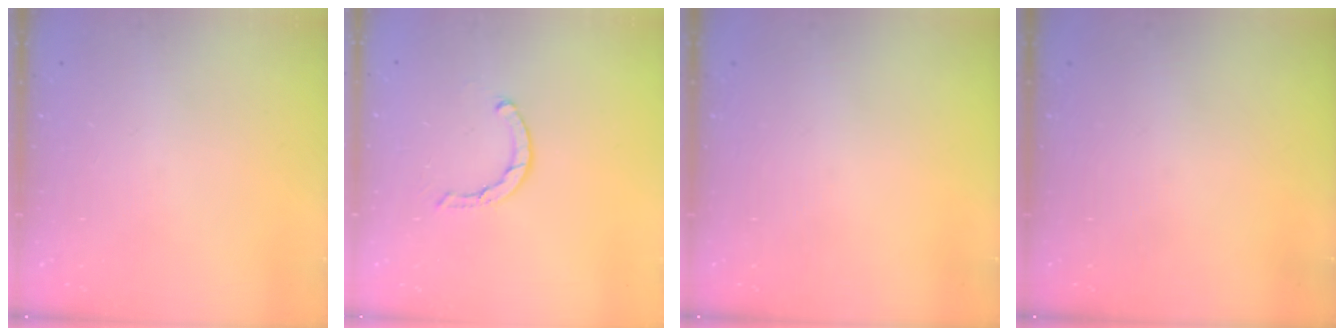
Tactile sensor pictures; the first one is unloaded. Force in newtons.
{"total": 1.6, "press": 1.6, "slide": 0.1}
{"total": 0.0}
{"total": 0.0}